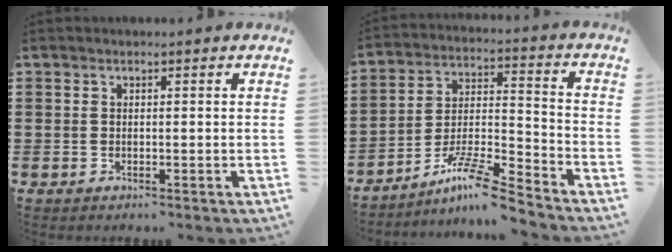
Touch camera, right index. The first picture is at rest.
{"total": 10.3, "force": [-8.5, 0.8, 5.8], "torque": [-0.109, 0.012, -0.165]}